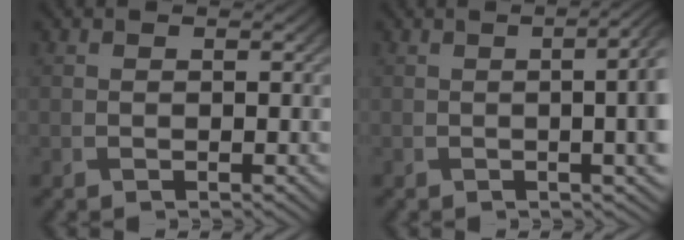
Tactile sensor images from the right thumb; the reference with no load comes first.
{"total": 7.7, "force": [0.3, 2.7, 7.2], "torque": [-0.072, 0.015, -0.002]}